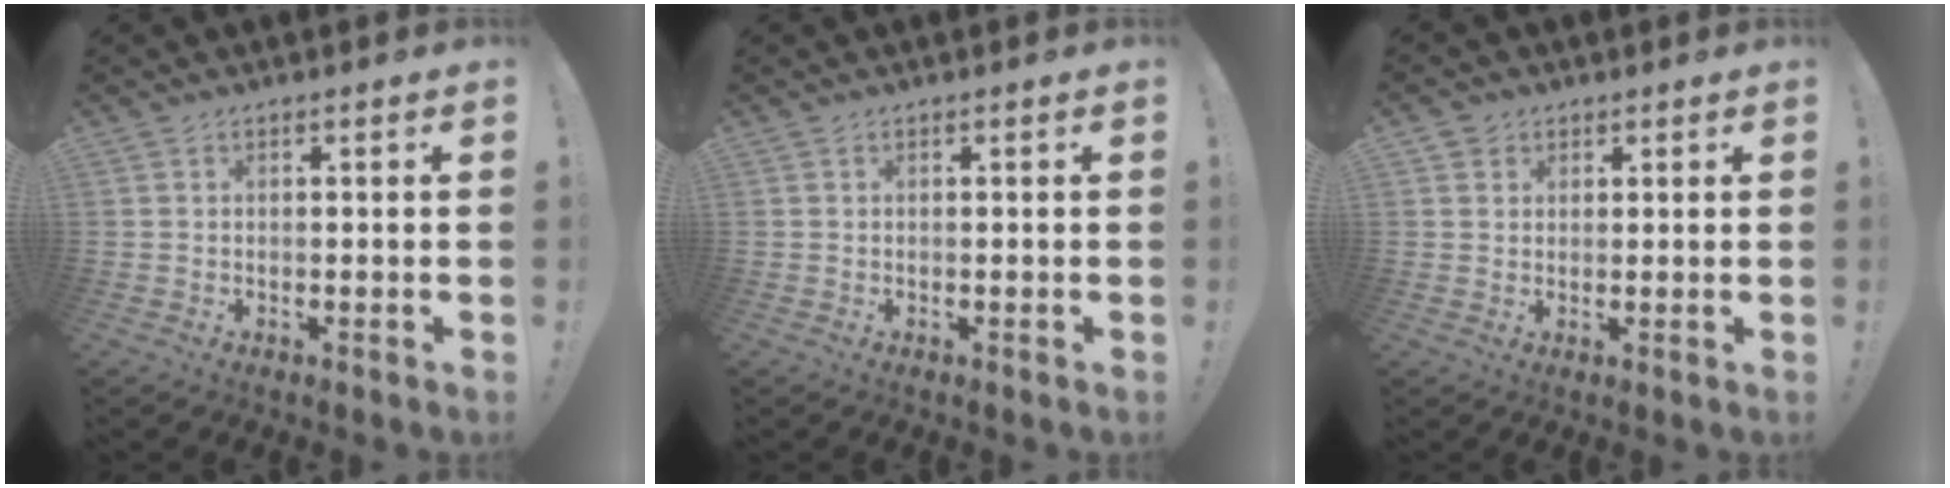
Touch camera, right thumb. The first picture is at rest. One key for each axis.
{"total": 0.0}
{"total": 2.6, "fx": 1.2, "fy": 2.2, "fz": 0.3, "tx": 0.002, "ty": -0.006, "tz": 0.021}